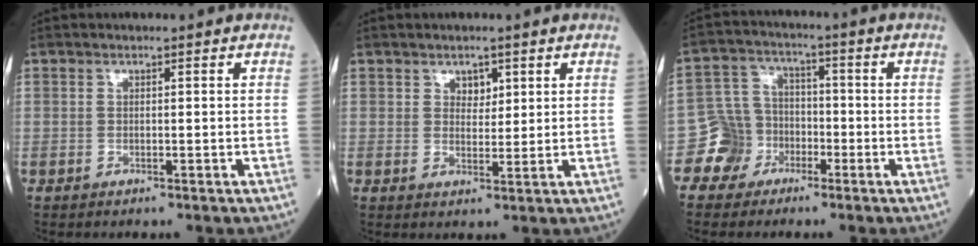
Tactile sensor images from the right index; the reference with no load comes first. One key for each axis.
{"total": 2.3, "fx": 1.3, "fy": 1.5, "fz": 1.2, "tx": -0.015, "ty": -0.002, "tz": 0.021}
{"total": 6.5, "fx": -3.4, "fy": 5.5, "fz": 0.1, "tx": 0.005, "ty": 0.016, "tz": -0.062}